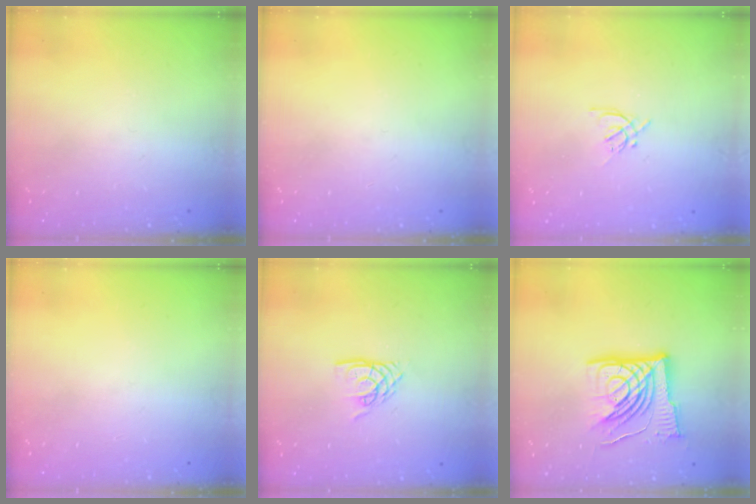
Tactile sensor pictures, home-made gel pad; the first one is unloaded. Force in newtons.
{"total": 0.0}
{"total": 2.0, "press": 1.9, "slide": 0.5}
{"total": 0.0}
{"total": 6.0, "press": 6.0, "slide": 0.5}
{"total": 17.1, "press": 16.9, "slide": 2.3}